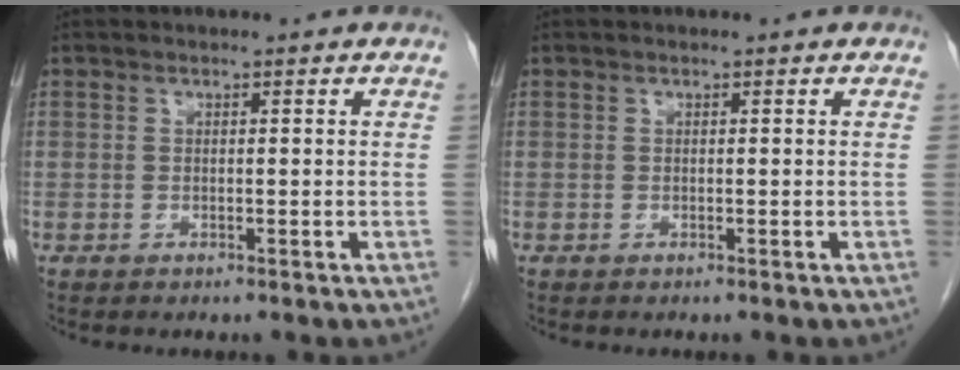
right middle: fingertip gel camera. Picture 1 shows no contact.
{"total": 0.0}